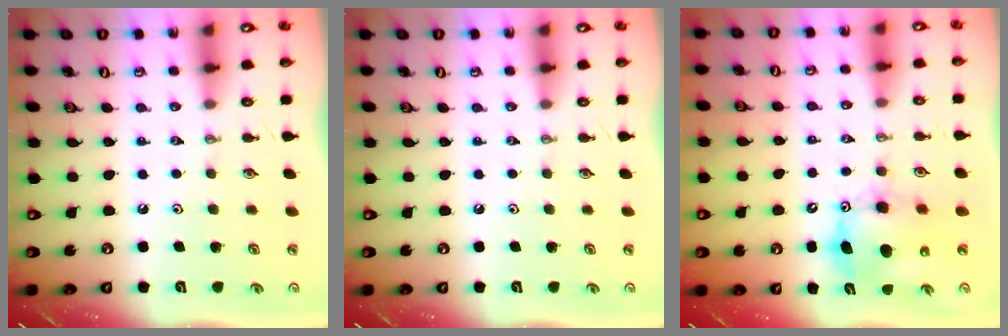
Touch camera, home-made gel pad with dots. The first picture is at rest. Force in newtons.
{"total": 0.0}
{"total": 9.1, "press": 9.1, "slide": 0.8}